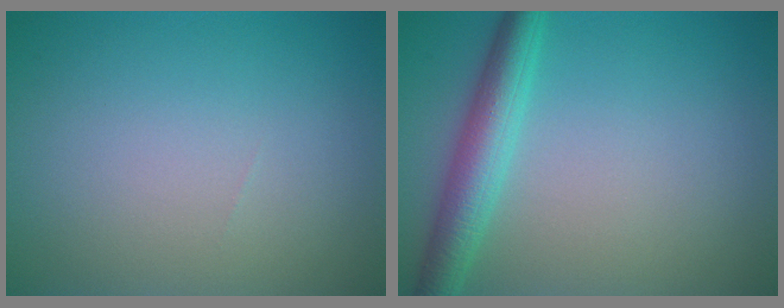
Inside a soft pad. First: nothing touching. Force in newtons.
{"total": 4.2, "press": 4.2, "slide": 0.1}